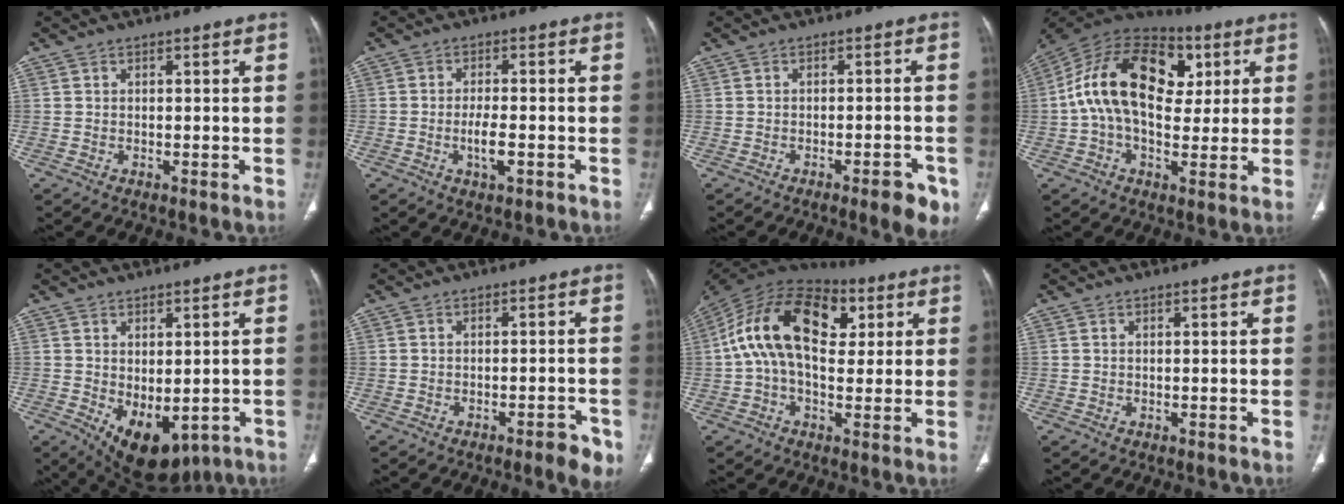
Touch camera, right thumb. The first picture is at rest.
{"total": 4.2, "force": [-1.5, 1.5, 3.7], "torque": [-0.065, 0.003, -0.025]}
{"total": 5.7, "force": [-3.2, 1.5, 4.5], "torque": [-0.047, 0.009, -0.037]}
{"total": 21.6, "force": [4.2, 13.5, 16.3], "torque": [-0.277, 0.024, 0.060]}
{"total": 10.7, "force": [-3.0, 6.1, 8.2], "torque": [-0.102, -0.003, -0.020]}
{"total": 4.4, "force": [-2.6, 1.3, 3.3], "torque": [-0.035, 0.012, -0.029]}
{"total": 19.5, "force": [4.3, 11.5, 15.2], "torque": [-0.262, 0.031, 0.063]}
{"total": 0.0}